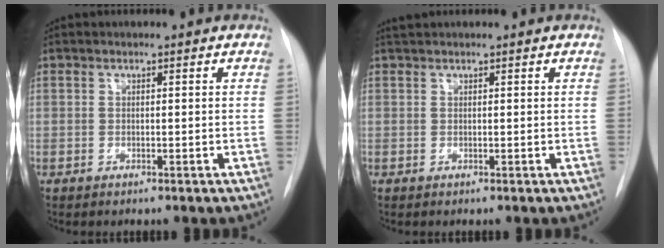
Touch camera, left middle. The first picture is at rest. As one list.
[{"total": 0.8, "force": [0.8, -0.1, 0.2], "torque": [-0.010, 0.011, 0.020]}]